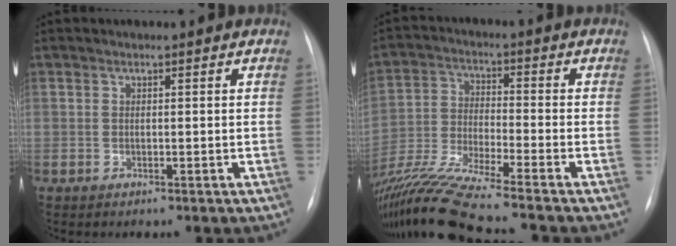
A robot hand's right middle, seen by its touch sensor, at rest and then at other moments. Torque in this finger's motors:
{"motor_torque": [-0.01, -0.13, 0.65, 0.21]}